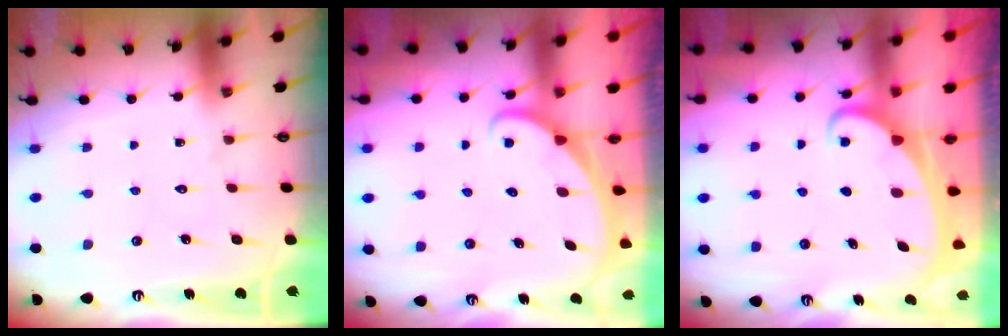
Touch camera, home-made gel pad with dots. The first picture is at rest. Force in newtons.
{"total": 2.1, "press": 2.1, "slide": 0.0}
{"total": 2.2, "press": 2.2, "slide": 0.3}